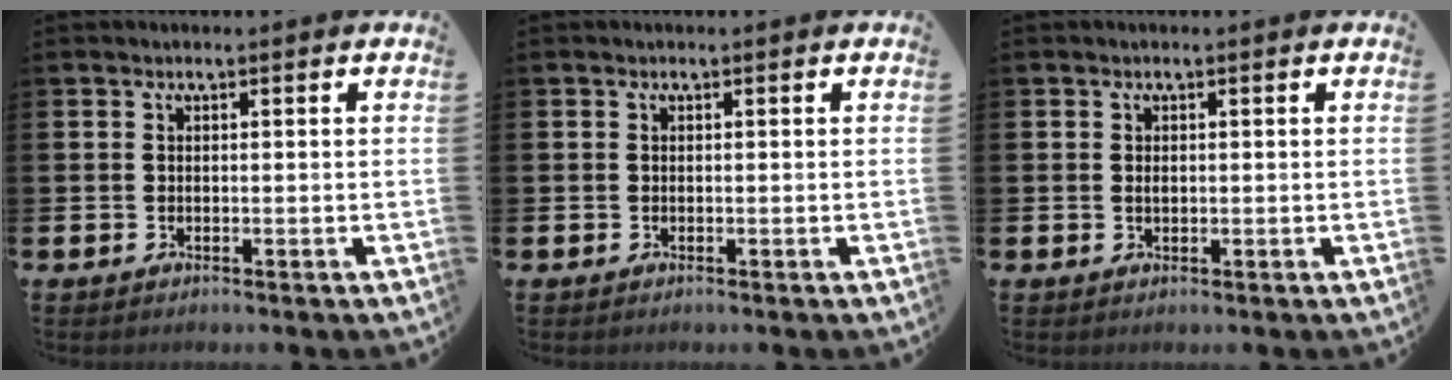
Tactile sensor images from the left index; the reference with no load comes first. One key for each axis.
{"total": 0.0}
{"total": 0.7, "fx": 0.2, "fy": 0.4, "fz": 0.6, "tx": -0.012, "ty": 0.003, "tz": 0.002}